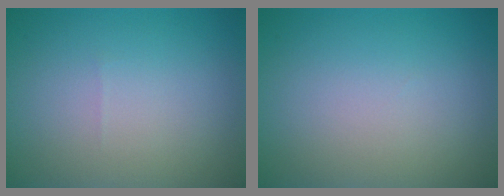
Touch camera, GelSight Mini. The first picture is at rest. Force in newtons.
{"total": 0.0}